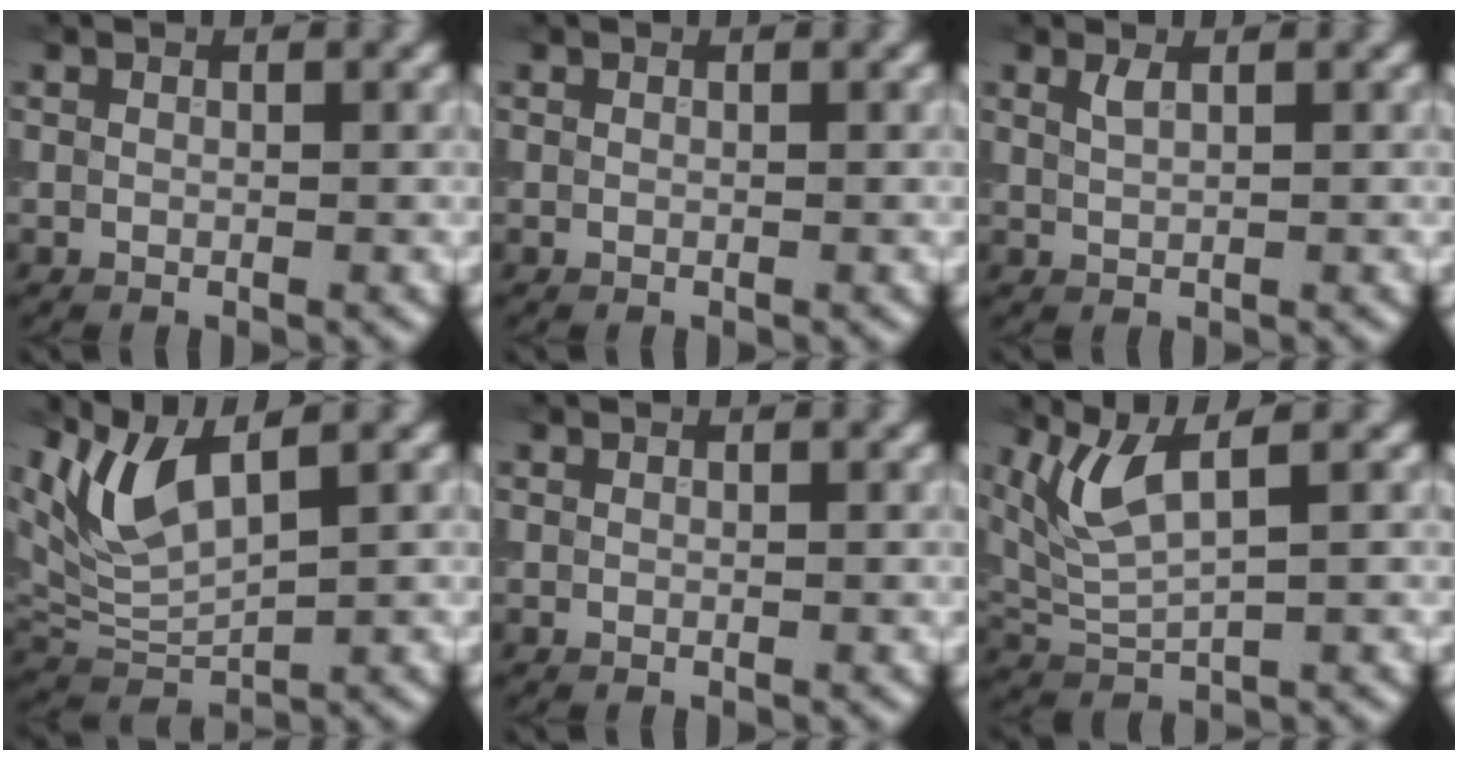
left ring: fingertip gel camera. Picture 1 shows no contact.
{"total": 0.0}
{"total": 0.9, "force": [0.6, 0.3, 0.6], "torque": [-0.013, 0.001, 0.012]}
{"total": 5.3, "force": [2.9, 1.7, 4.2], "torque": [-0.099, -0.001, 0.060]}
{"total": 0.0}
{"total": 4.8, "force": [2.5, 1.2, 3.9], "torque": [-0.096, 0.003, 0.057]}